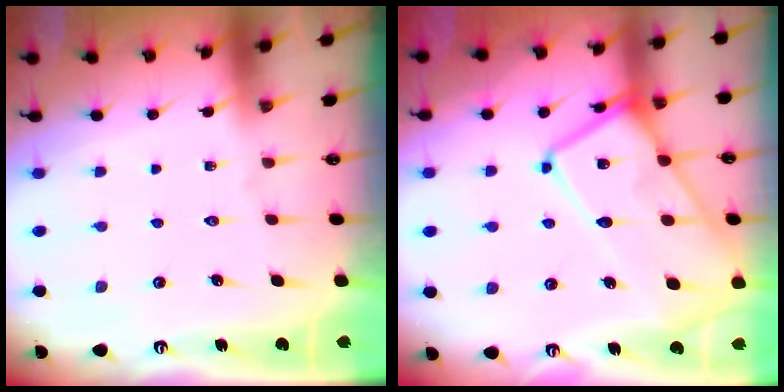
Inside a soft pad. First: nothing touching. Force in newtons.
{"total": 16.5, "press": 16.5, "slide": 1.5}